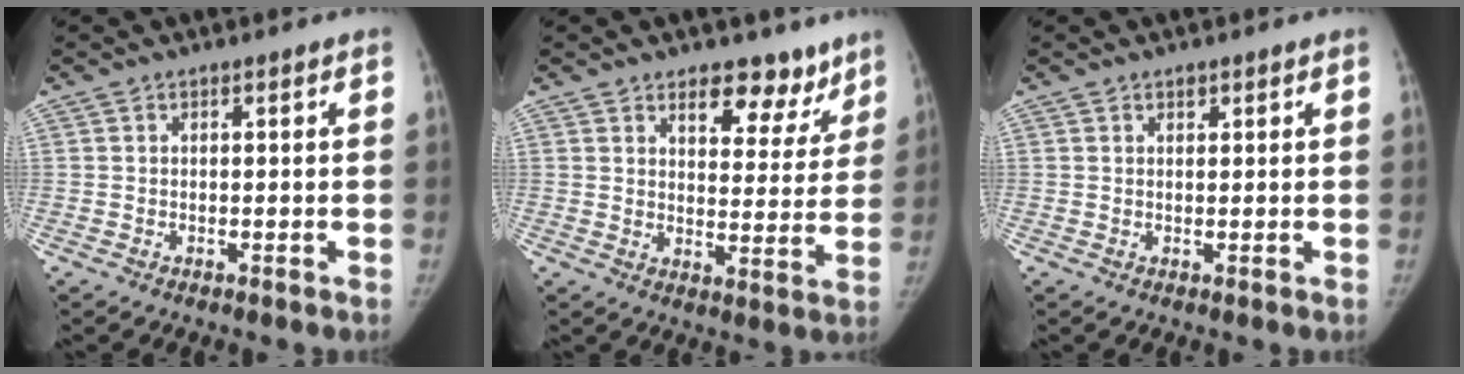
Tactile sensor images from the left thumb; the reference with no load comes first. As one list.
[{"total": 9.9, "force": [7.2, 5.2, 4.4], "torque": [-0.007, -0.043, 0.102]}, {"total": 0.8, "force": [0.6, 0.5, 0.3], "torque": [0.000, -0.004, 0.008]}]